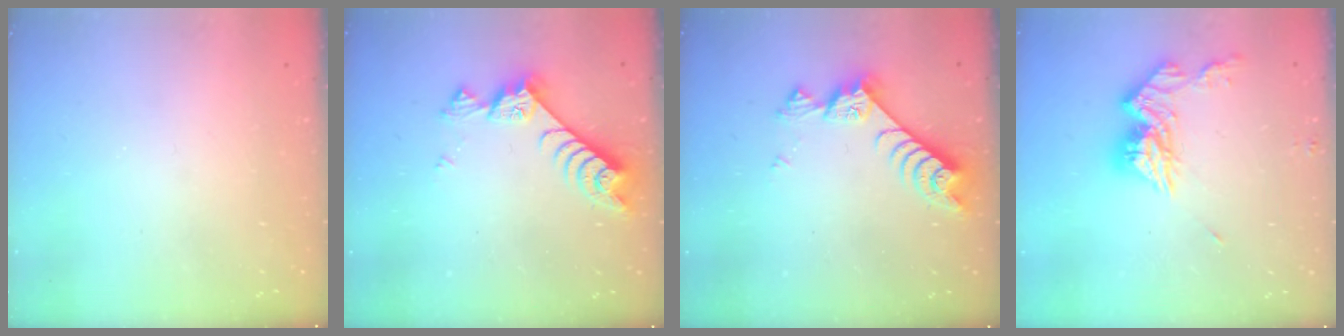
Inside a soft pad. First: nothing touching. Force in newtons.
{"total": 7.6, "press": 7.5, "slide": 1.0}
{"total": 7.6, "press": 7.5, "slide": 1.0}
{"total": 12.3, "press": 12.2, "slide": 1.0}